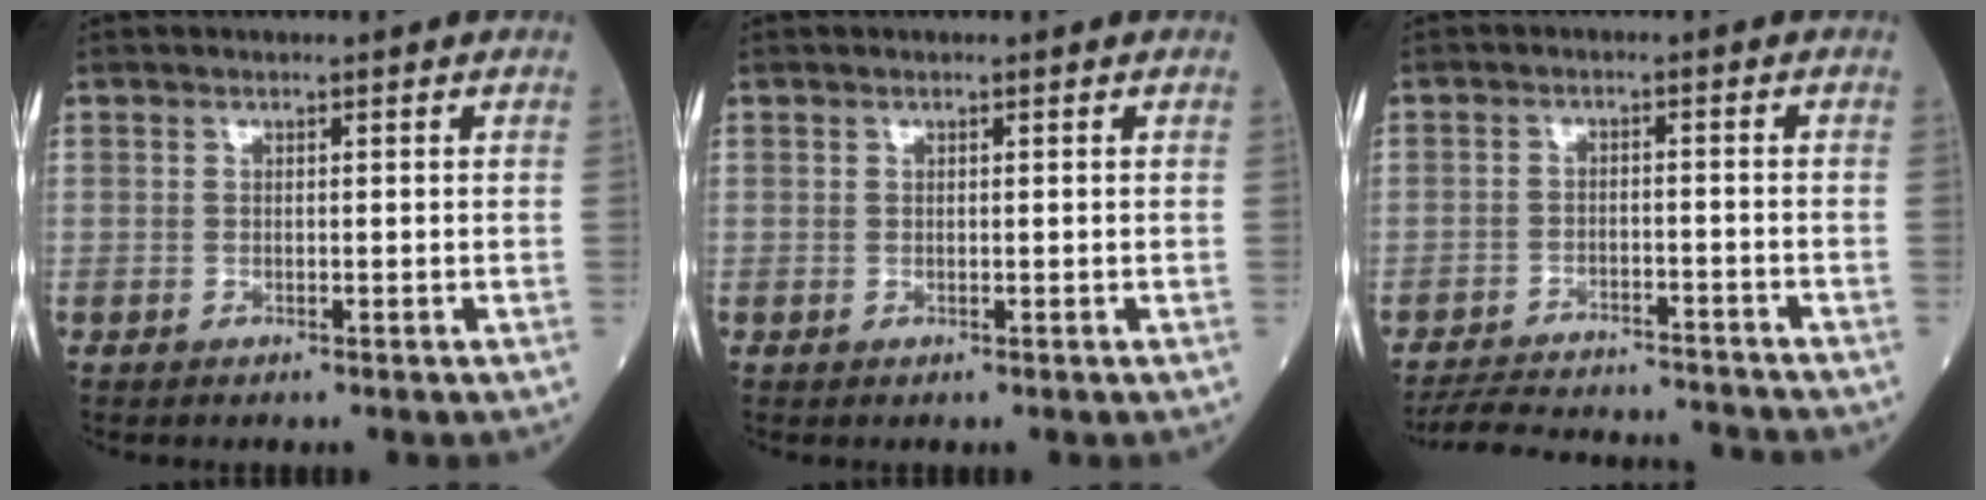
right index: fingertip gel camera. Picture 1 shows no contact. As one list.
[{"total": 0.0}, {"total": 12.5, "force": [-12.2, 1.6, 2.5], "torque": [-0.054, 0.003, -0.175]}]